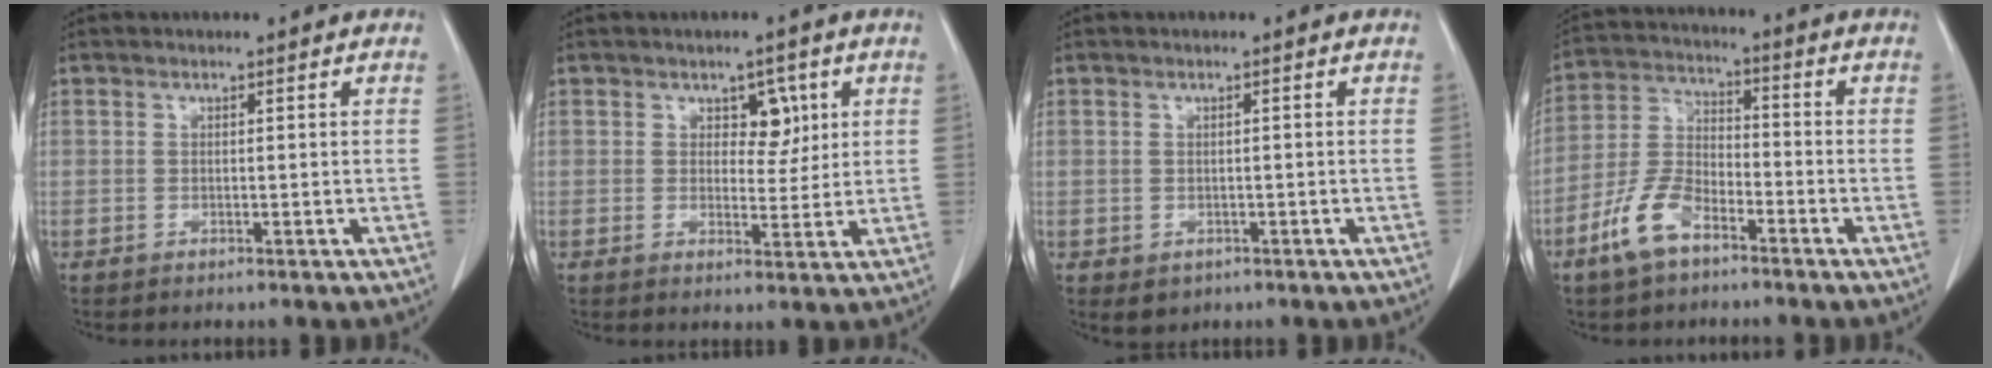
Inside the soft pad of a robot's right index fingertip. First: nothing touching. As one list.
[{"total": 3.9, "force": [1.6, 2.4, 2.6], "torque": [-0.027, 0.003, 0.023]}, {"total": 1.8, "force": [-0.8, 1.5, 0.7], "torque": [-0.008, 0.000, 0.000]}, {"total": 8.8, "force": [-5.5, 4.0, 5.6], "torque": [-0.133, 0.005, -0.112]}]